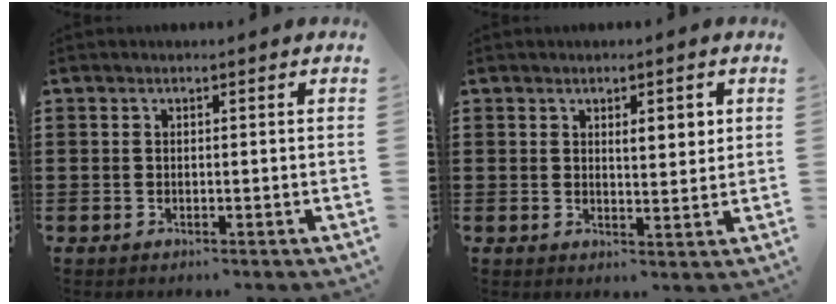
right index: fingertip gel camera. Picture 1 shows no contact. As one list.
[{"total": 3.2, "force": [1.2, 1.2, 2.7], "torque": [-0.039, 0.001, 0.014]}]